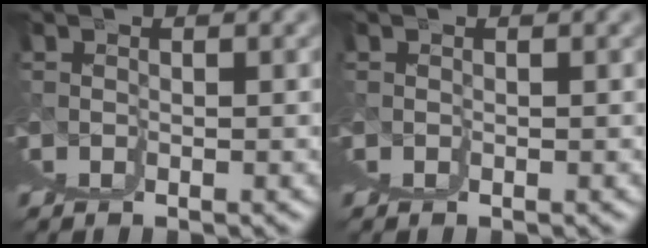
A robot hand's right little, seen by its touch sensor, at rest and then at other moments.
{"total": 0.0}